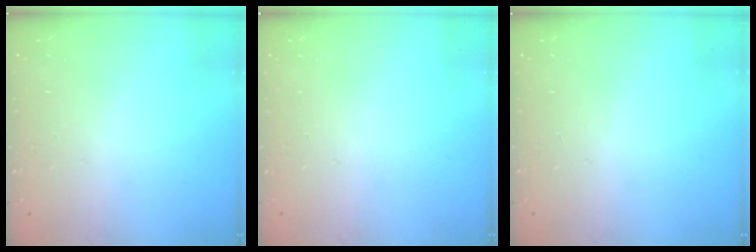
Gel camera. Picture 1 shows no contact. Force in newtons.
{"total": 0.0}
{"total": 0.0}